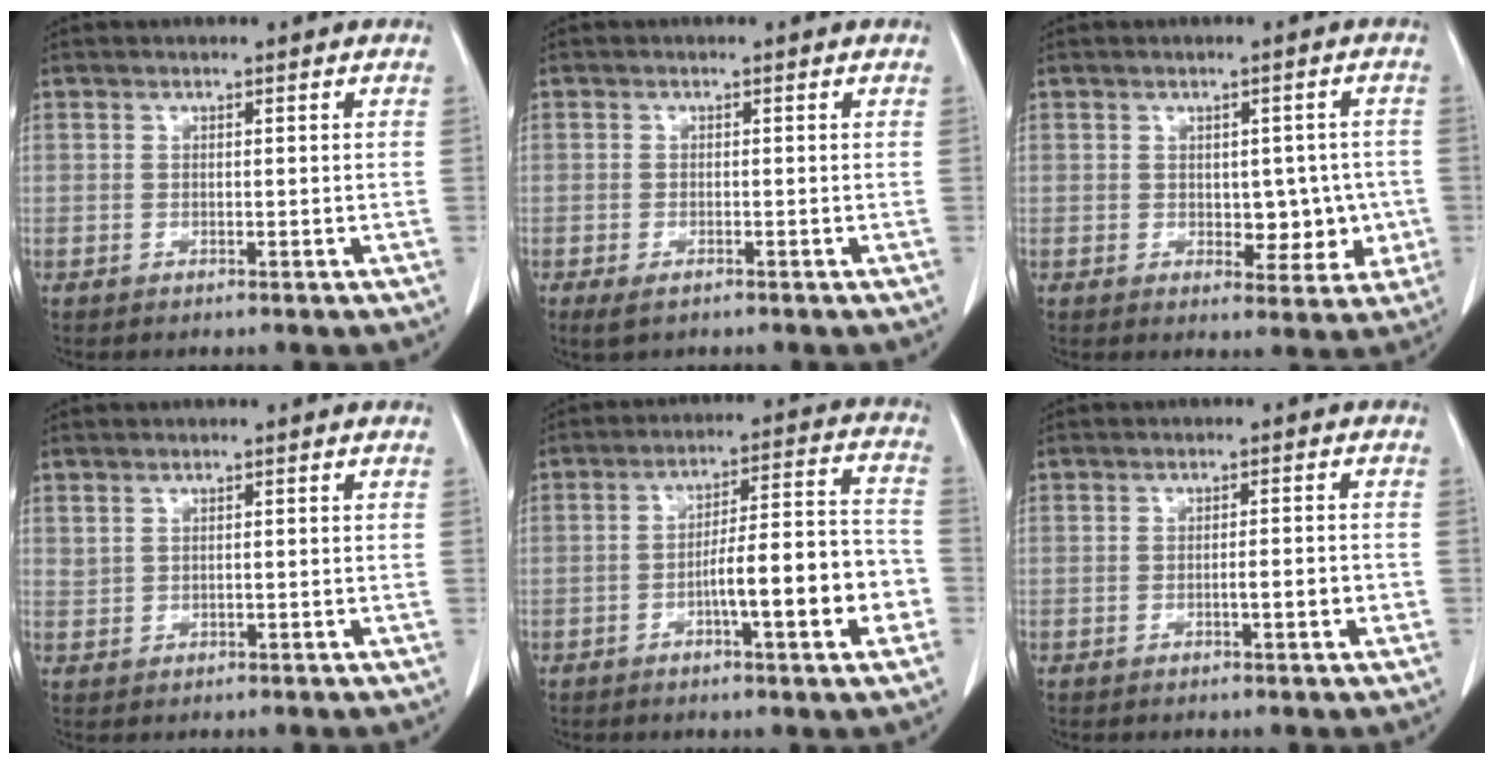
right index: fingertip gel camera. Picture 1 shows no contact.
{"total": 2.3, "force": [-1.5, 0.9, 1.5], "torque": [-0.027, -0.004, -0.019]}
{"total": 5.7, "force": [-0.5, 3.6, 4.4], "torque": [-0.042, 0.009, 0.003]}
{"total": 0.9, "force": [0.7, 0.5, 0.2], "torque": [-0.001, 0.002, 0.017]}
{"total": 12.2, "force": [-3.9, 1.6, 11.4], "torque": [-0.170, 0.023, -0.056]}
{"total": 2.3, "force": [-0.7, 0.4, 2.1], "torque": [-0.035, 0.002, -0.012]}